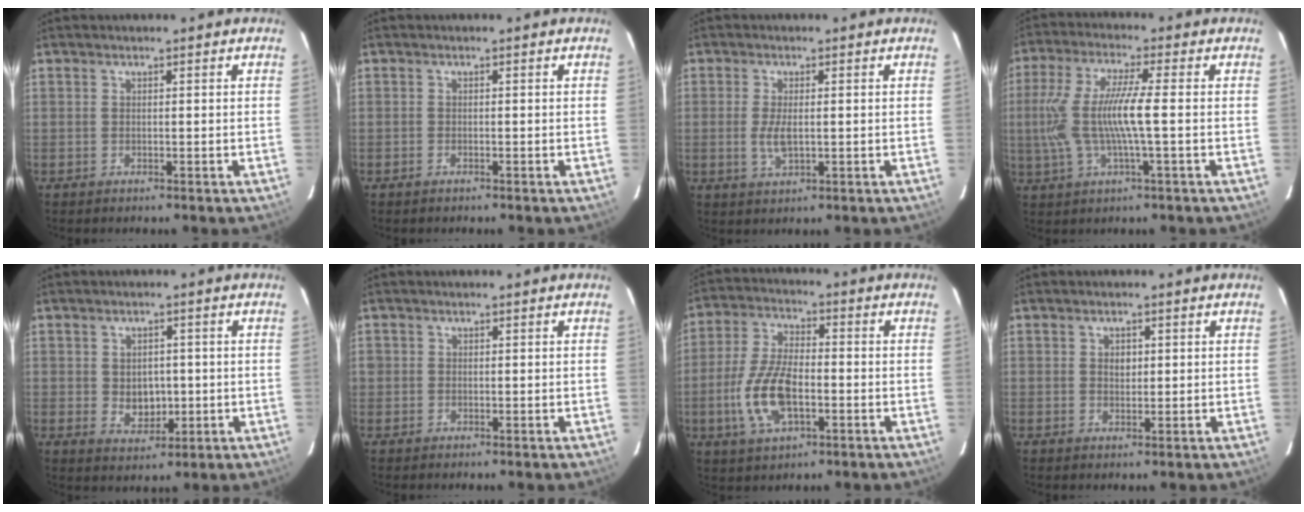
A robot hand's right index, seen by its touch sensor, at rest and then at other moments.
{"total": 0.8, "force": [-0.7, 0.4, 0.1], "torque": [-0.003, 0.001, -0.013]}
{"total": 3.9, "force": [-0.5, 1.6, 3.6], "torque": [-0.073, -0.006, -0.008]}
{"total": 11.1, "force": [-0.9, 1.0, 11.0], "torque": [-0.222, -0.001, -0.014]}
{"total": 5.2, "force": [-0.4, 4.2, 3.1], "torque": [-0.052, -0.002, 0.005]}
{"total": 0.9, "force": [-0.2, 0.9, -0.1], "torque": [0.002, -0.001, -0.003]}
{"total": 12.0, "force": [-3.4, 5.7, 10.0], "torque": [-0.215, 0.000, -0.061]}
{"total": 1.8, "force": [0.3, 1.5, 1.0], "torque": [-0.014, 0.005, 0.005]}